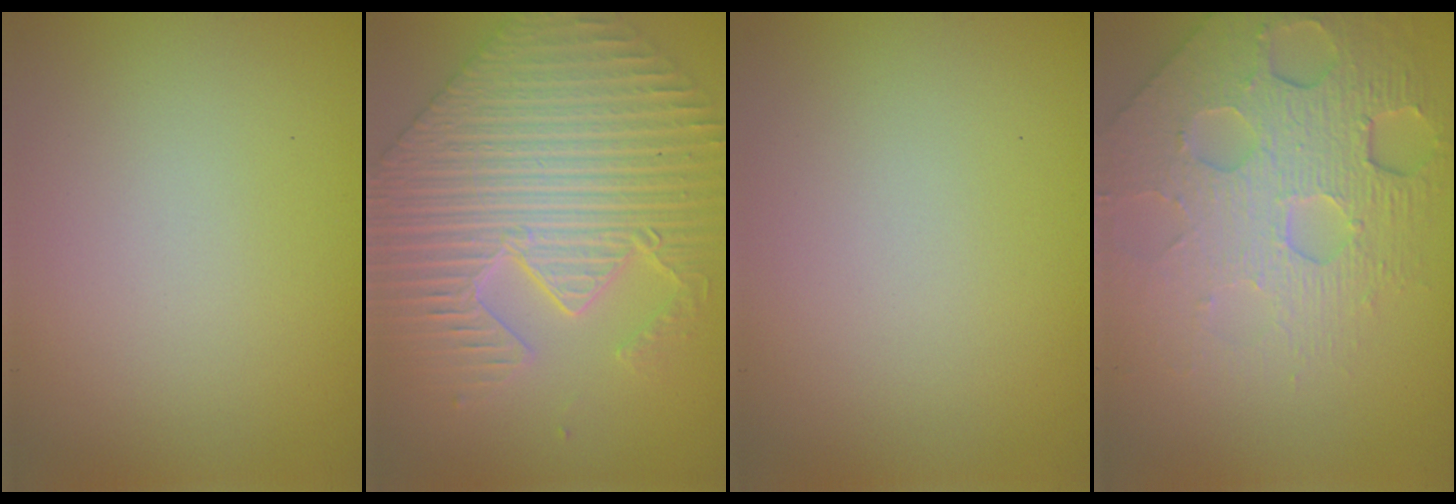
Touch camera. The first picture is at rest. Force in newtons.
{"total": 7.7, "press": 6.3, "slide": 4.6}
{"total": 0.0}
{"total": 7.9, "press": 5.5, "slide": 5.7}